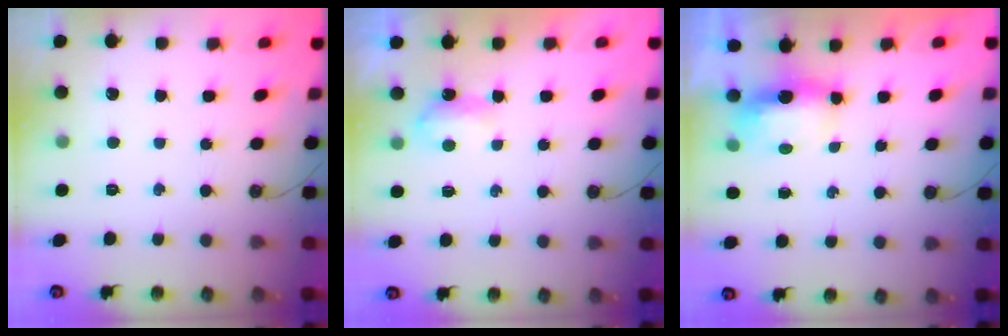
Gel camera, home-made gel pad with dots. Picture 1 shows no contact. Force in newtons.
{"total": 3.8, "press": 3.8, "slide": 0.5}
{"total": 6.3, "press": 6.2, "slide": 1.0}